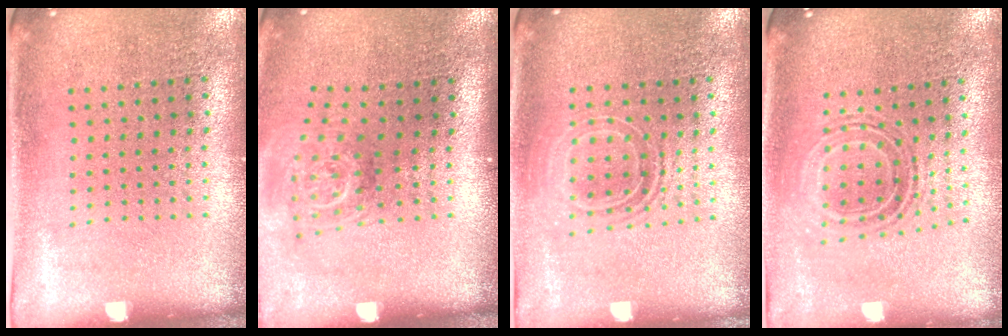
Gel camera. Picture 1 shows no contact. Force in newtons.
{"total": 1.9, "press": 1.3, "slide": 1.3}
{"total": 1.6, "press": 1.2, "slide": 1.0}
{"total": 0.9, "press": 0.8, "slide": 0.3}